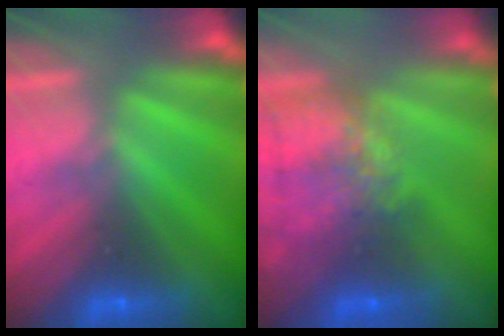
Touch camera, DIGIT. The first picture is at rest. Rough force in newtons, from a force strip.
{"total": 7.4}